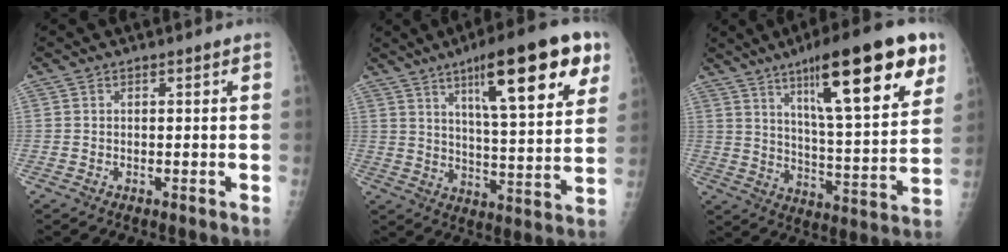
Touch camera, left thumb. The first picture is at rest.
{"total": 22.1, "force": [11.2, 5.4, 18.2], "torque": [-0.235, -0.028, 0.166]}
{"total": 24.8, "force": [12.9, 5.8, 20.3], "torque": [-0.277, -0.033, 0.202]}